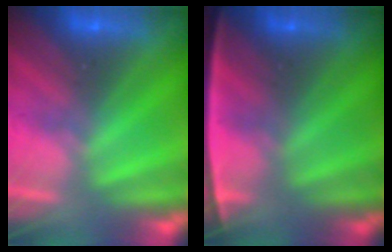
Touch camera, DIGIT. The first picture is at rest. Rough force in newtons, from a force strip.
{"total": 2.4}